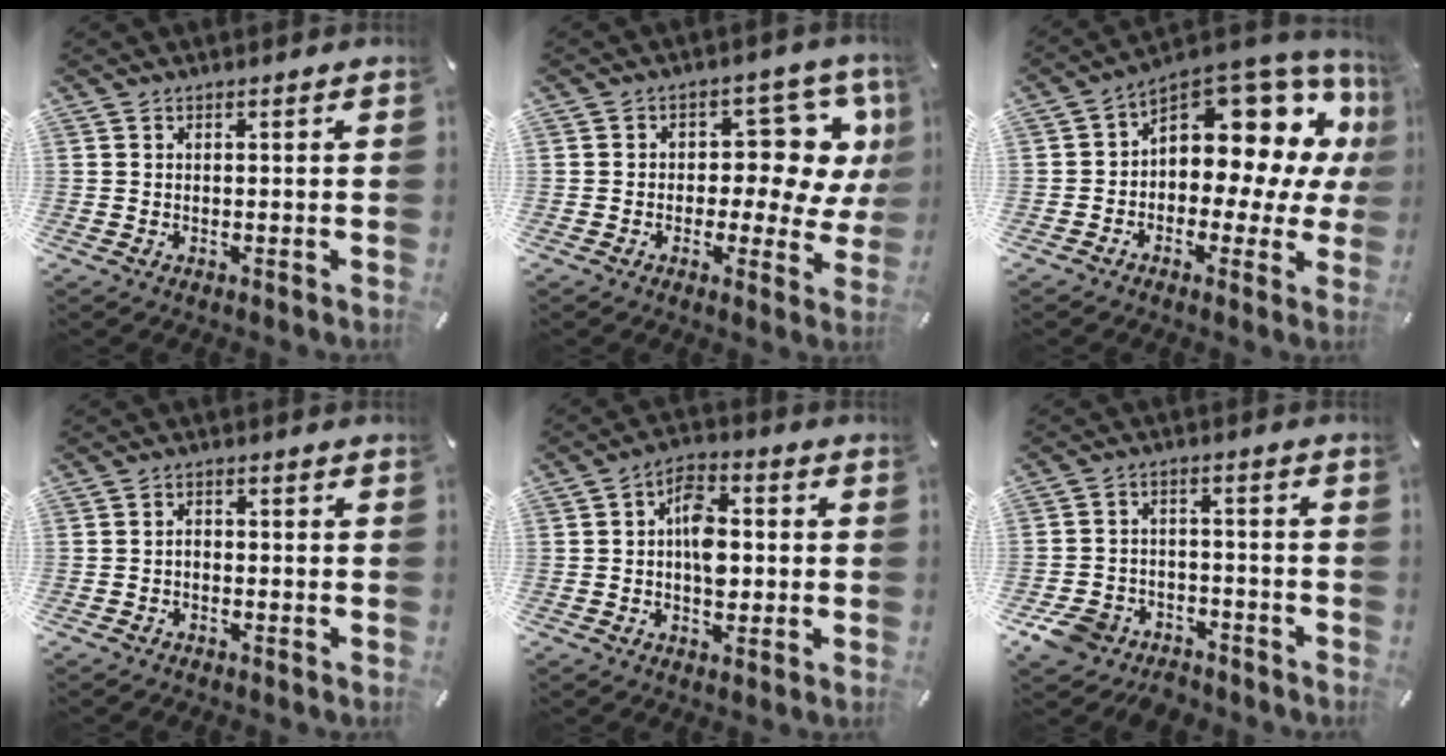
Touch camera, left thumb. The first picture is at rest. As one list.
[{"total": 10.7, "force": [3.9, 6.8, 7.2], "torque": [-0.080, -0.046, 0.067]}, {"total": 12.5, "force": [6.5, 7.4, 7.7], "torque": [-0.096, -0.077, 0.107]}, {"total": 1.8, "force": [-0.9, 1.2, 0.9], "torque": [-0.019, 0.007, -0.020]}, {"total": 8.5, "force": [-0.4, 5.5, 6.5], "torque": [-0.091, 0.003, -0.009]}, {"total": 8.0, "force": [-5.8, 5.0, 2.1], "torque": [-0.044, 0.040, -0.110]}]